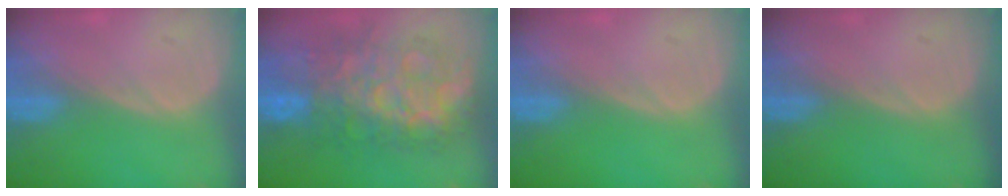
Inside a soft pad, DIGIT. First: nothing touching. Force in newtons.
{"total": 11.8, "press": 11.8, "slide": 1.2}
{"total": 0.0}
{"total": 0.0}